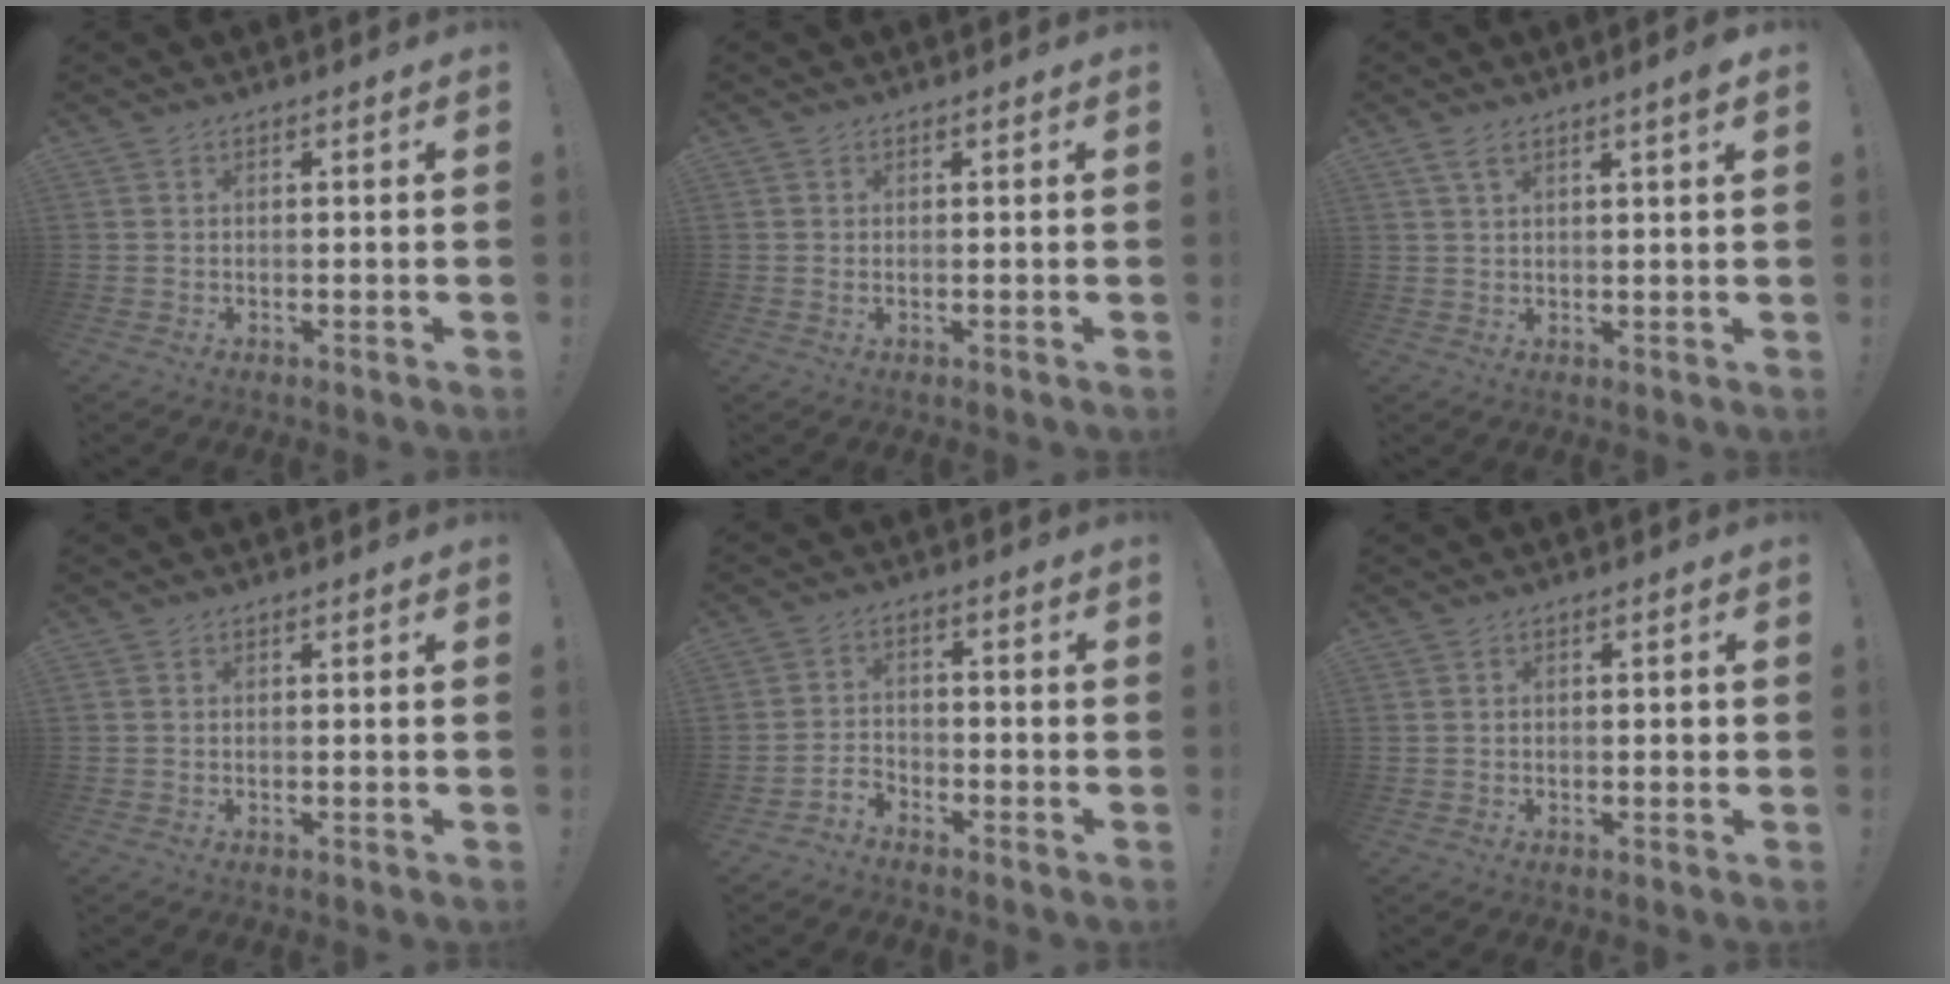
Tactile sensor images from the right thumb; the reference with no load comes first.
{"total": 0.0}
{"total": 4.5, "force": [2.6, 0.8, 3.6], "torque": [-0.058, -0.008, 0.042]}
{"total": 0.6, "force": [-0.2, -0.3, 0.5], "torque": [-0.017, 0.002, -0.003]}
{"total": 3.7, "force": [-3.3, 1.5, 0.6], "torque": [-0.020, 0.004, -0.067]}
{"total": 0.7, "force": [-0.3, 0.5, 0.4], "torque": [-0.005, 0.004, -0.005]}